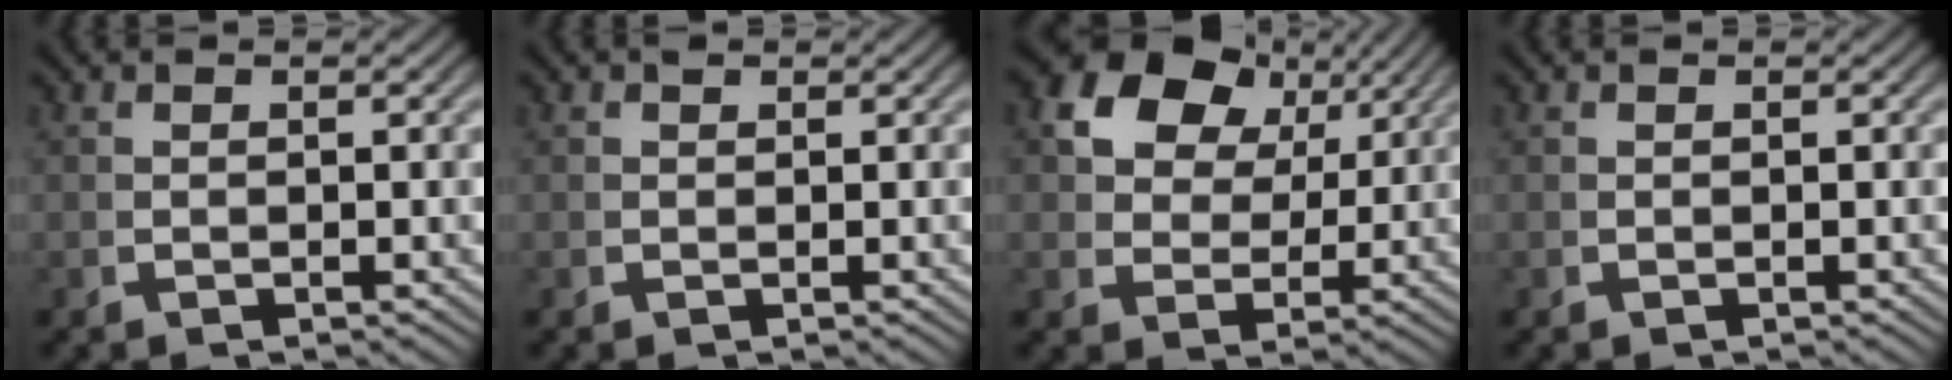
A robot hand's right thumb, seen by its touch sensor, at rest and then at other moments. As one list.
[{"total": 0.7, "force": [0.5, 0.4, 0.1], "torque": [0.000, 0.000, 0.008]}, {"total": 9.5, "force": [3.9, 6.7, 5.4], "torque": [-0.129, -0.015, 0.078]}, {"total": 0.0}]